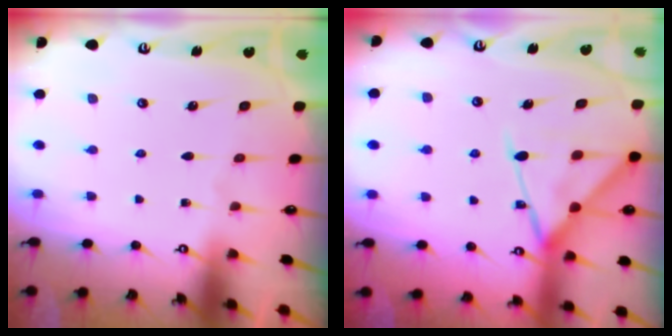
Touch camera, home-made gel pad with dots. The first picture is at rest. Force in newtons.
{"total": 14.8, "press": 14.7, "slide": 1.2}